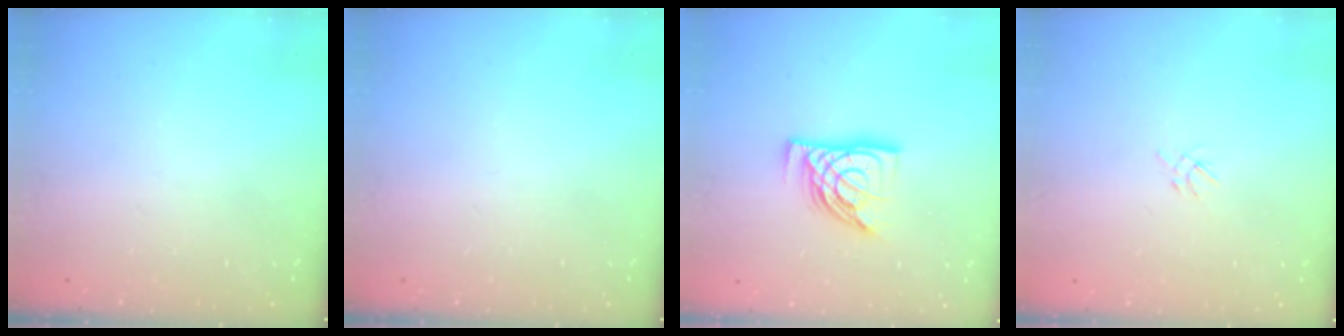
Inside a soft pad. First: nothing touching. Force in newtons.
{"total": 0.0}
{"total": 11.3, "press": 11.3, "slide": 1.3}
{"total": 2.2, "press": 2.2, "slide": 0.5}